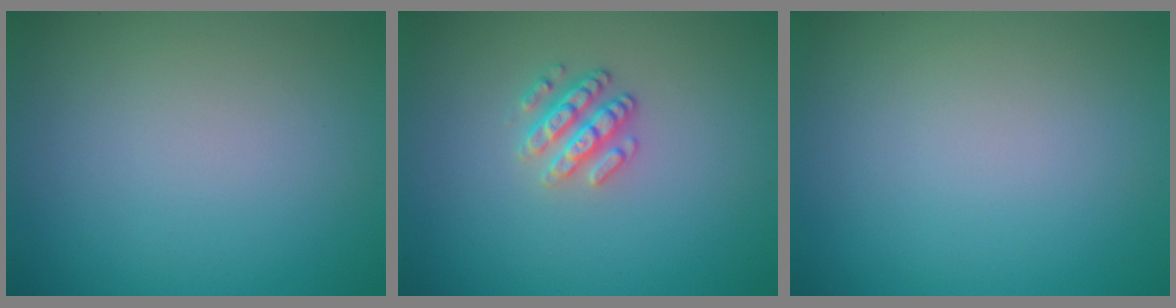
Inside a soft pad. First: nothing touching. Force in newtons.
{"total": 2.5, "press": 2.3, "slide": 0.9}
{"total": 0.0}